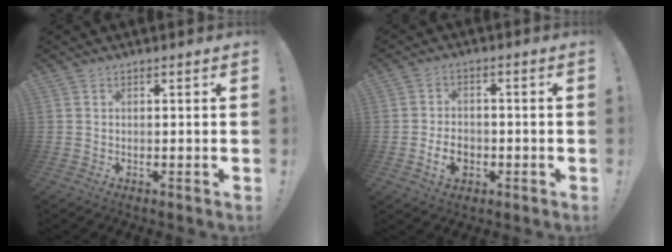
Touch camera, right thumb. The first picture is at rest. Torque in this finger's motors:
{"motor_torque": [-0.15, 0.29, 0.50, -0.34, 0.00]}